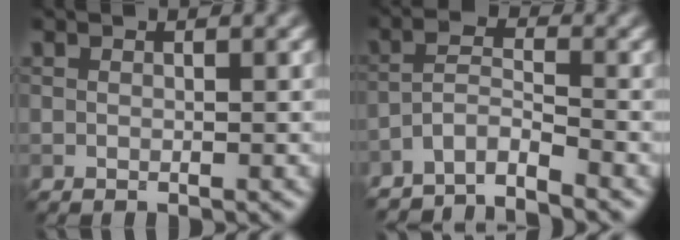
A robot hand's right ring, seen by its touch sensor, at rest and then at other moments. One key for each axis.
{"total": 3.7, "fx": -3.3, "fy": 0.5, "fz": 1.6, "tx": -0.025, "ty": 0.003, "tz": -0.074}